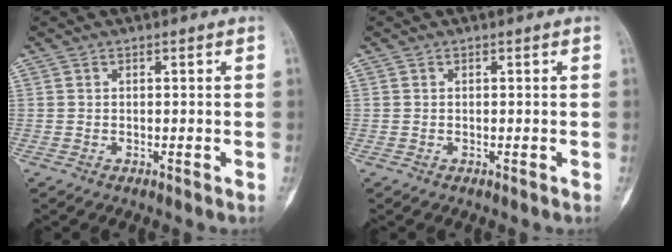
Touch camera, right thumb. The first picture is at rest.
{"total": 0.0}